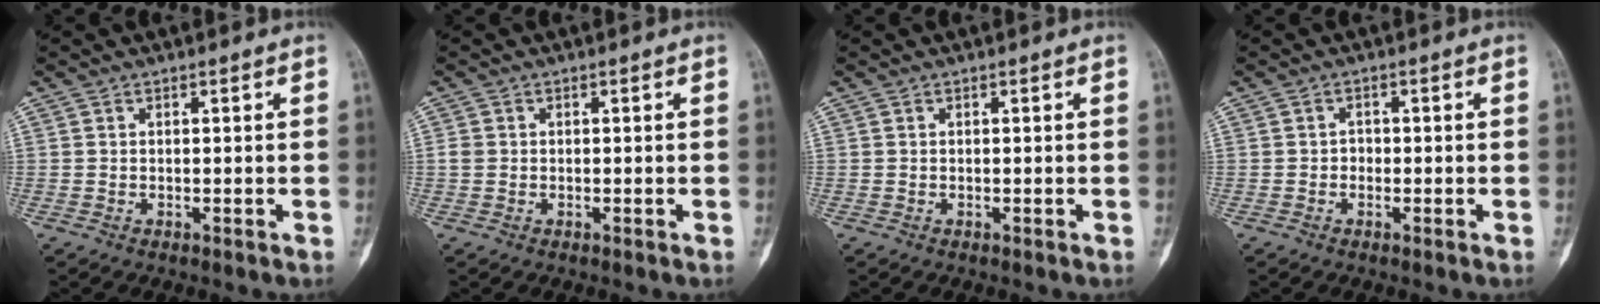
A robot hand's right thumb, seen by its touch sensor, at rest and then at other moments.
{"total": 1.2, "force": [0.0, 1.0, 0.5], "torque": [-0.007, 0.003, -0.001]}
{"total": 0.0}
{"total": 1.1, "force": [-0.4, 0.9, 0.4], "torque": [0.005, 0.006, -0.011]}